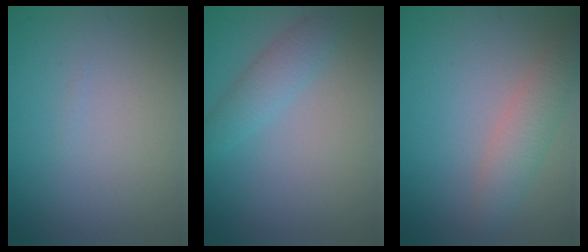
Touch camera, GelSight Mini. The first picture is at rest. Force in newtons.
{"total": 2.5, "press": 2.5, "slide": 0.2}
{"total": 2.9, "press": 2.9, "slide": 0.2}